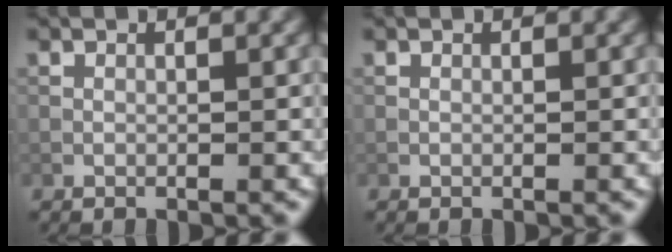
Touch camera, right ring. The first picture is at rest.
{"total": 0.0}